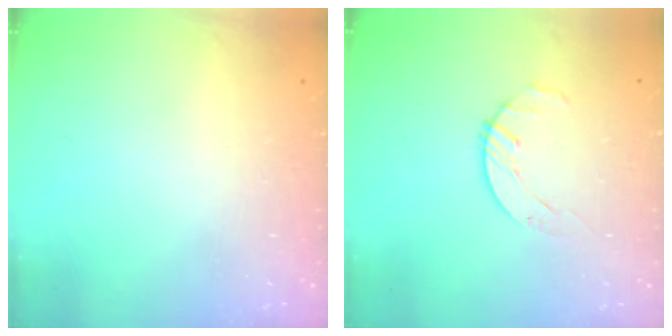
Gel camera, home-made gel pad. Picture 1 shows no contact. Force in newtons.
{"total": 1.7, "press": 1.7, "slide": 0.3}